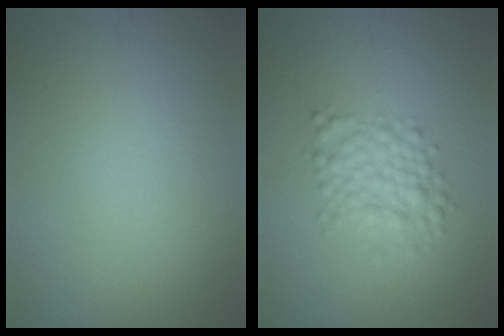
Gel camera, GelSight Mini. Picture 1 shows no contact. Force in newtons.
{"total": 3.1, "press": 3.1, "slide": 0.1}